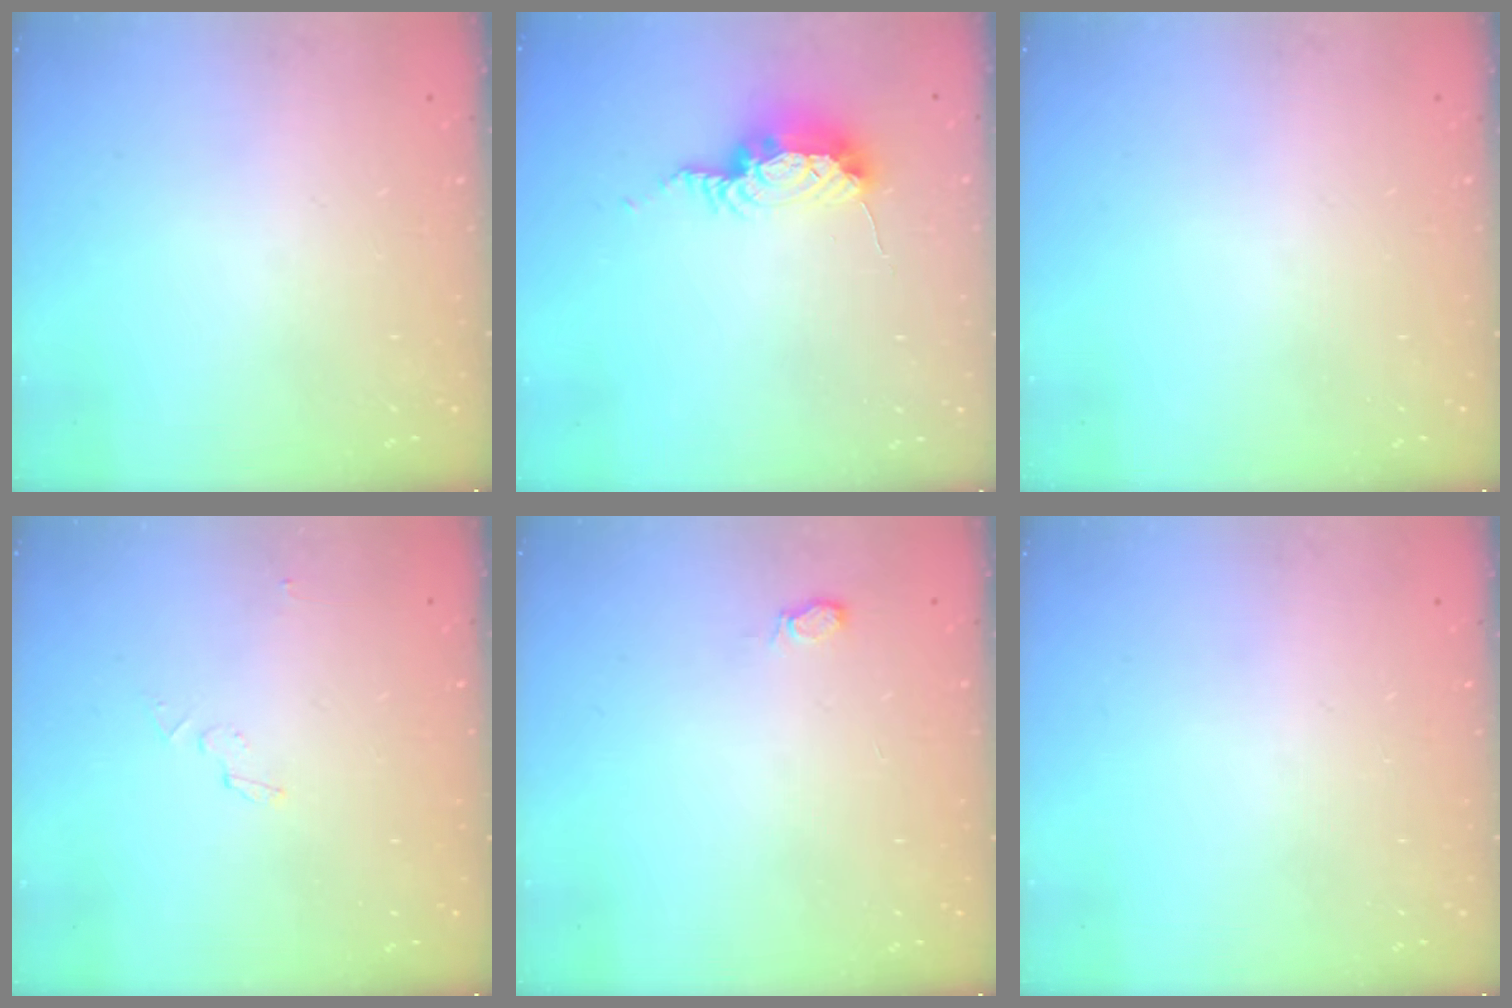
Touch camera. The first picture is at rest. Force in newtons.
{"total": 8.7, "press": 8.7, "slide": 0.7}
{"total": 0.0}
{"total": 3.2, "press": 3.2, "slide": 0.3}
{"total": 5.0, "press": 4.9, "slide": 1.0}
{"total": 0.0}